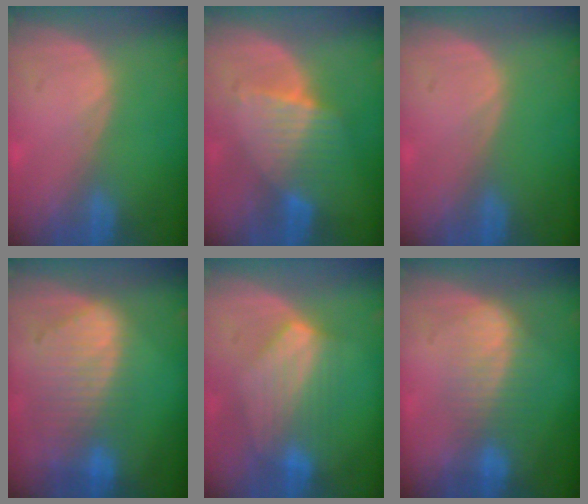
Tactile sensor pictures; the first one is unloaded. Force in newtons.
{"total": 6.8, "press": 6.0, "slide": 3.3}
{"total": 0.0}
{"total": 9.1, "press": 8.0, "slide": 4.3}
{"total": 7.0, "press": 7.0, "slide": 0.2}
{"total": 7.3, "press": 6.2, "slide": 3.8}